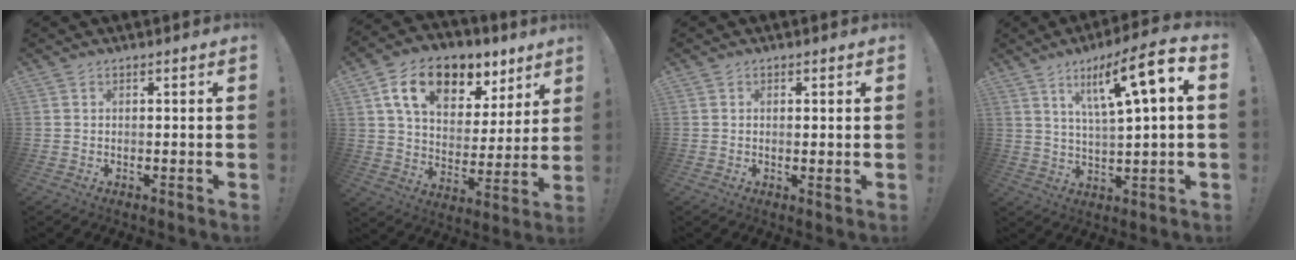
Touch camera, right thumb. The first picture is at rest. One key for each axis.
{"total": 16.9, "fx": 9.7, "fy": 10.0, "fz": 9.7, "tx": -0.154, "ty": -0.043, "tz": 0.173}
{"total": 1.3, "fx": 0.6, "fy": 0.2, "fz": 1.1, "tx": 0.003, "ty": -0.010, "tz": 0.006}
{"total": 13.6, "fx": 5.5, "fy": 1.8, "fz": 12.3, "tx": -0.198, "ty": -0.022, "tz": 0.077}